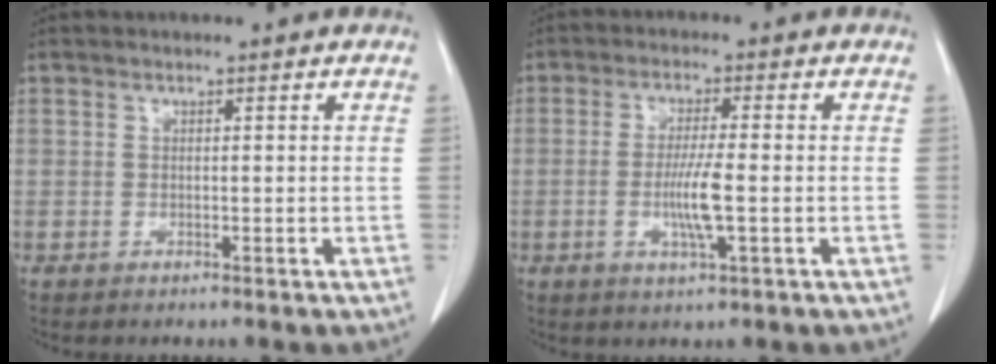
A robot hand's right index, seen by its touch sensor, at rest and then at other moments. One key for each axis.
{"total": 5.7, "fx": -1.2, "fy": 0.1, "fz": 5.5, "tx": -0.109, "ty": -0.011, "tz": -0.021}